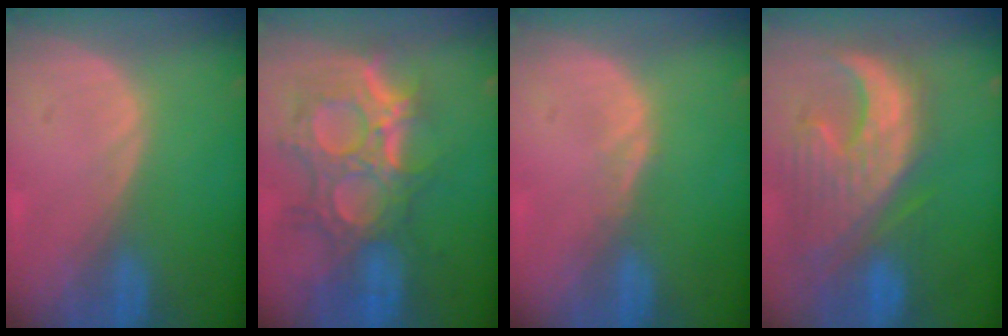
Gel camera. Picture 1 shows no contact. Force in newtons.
{"total": 12.0, "press": 10.7, "slide": 5.3}
{"total": 1.0, "press": 1.0, "slide": 0.1}
{"total": 12.6, "press": 11.1, "slide": 6.0}